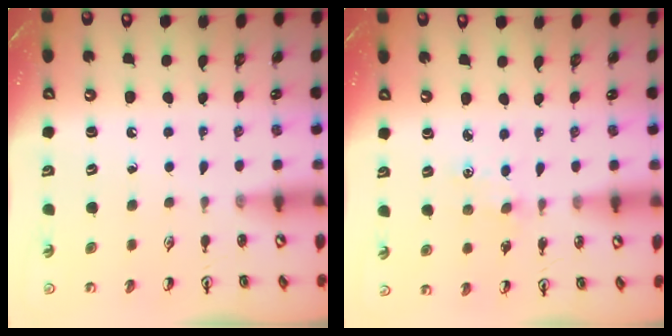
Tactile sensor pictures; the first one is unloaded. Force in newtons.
{"total": 0.7, "press": 0.7, "slide": 0.1}